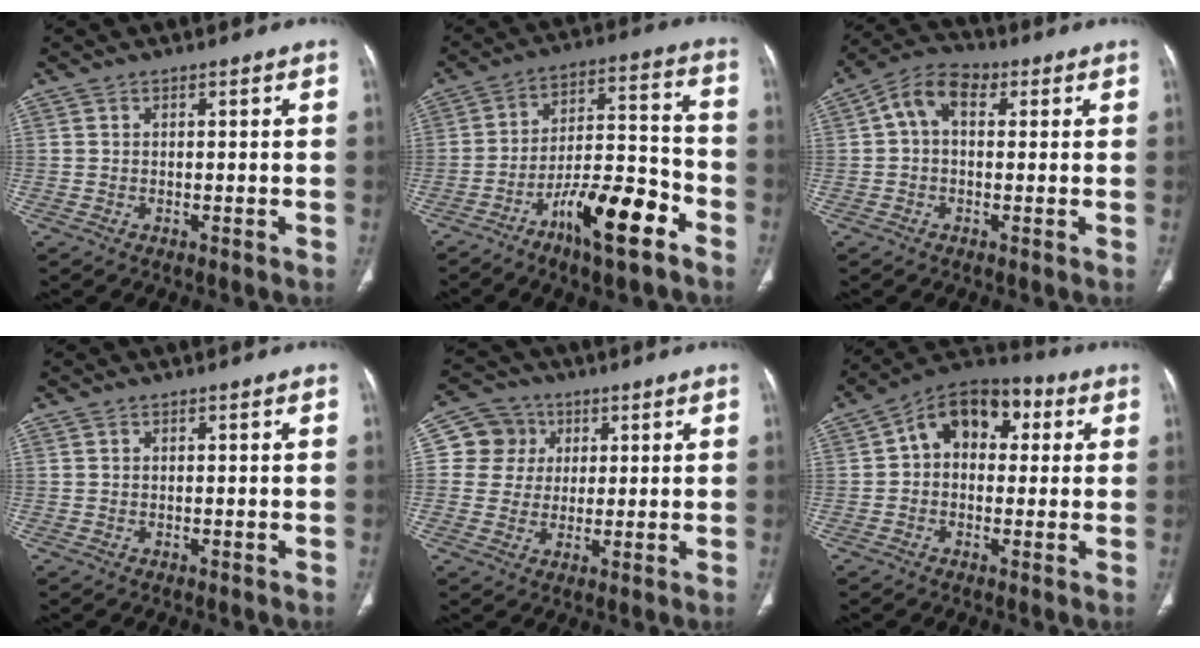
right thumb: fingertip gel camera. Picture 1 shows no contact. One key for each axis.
{"total": 15.2, "fx": -8.7, "fy": 4.3, "fz": 11.7, "tx": -0.186, "ty": 0.066, "tz": -0.145}
{"total": 7.4, "fx": 1.4, "fy": 4.9, "fz": 5.3, "tx": -0.082, "ty": 0.025, "tz": 0.013}
{"total": 0.0}
{"total": 7.7, "fx": 2.0, "fy": 7.4, "fz": 1.1, "tx": 0.015, "ty": 0.003, "tz": 0.030}
{"total": 12.0, "fx": 2.5, "fy": 8.3, "fz": 8.3, "tx": -0.084, "ty": 0.031, "tz": 0.023}